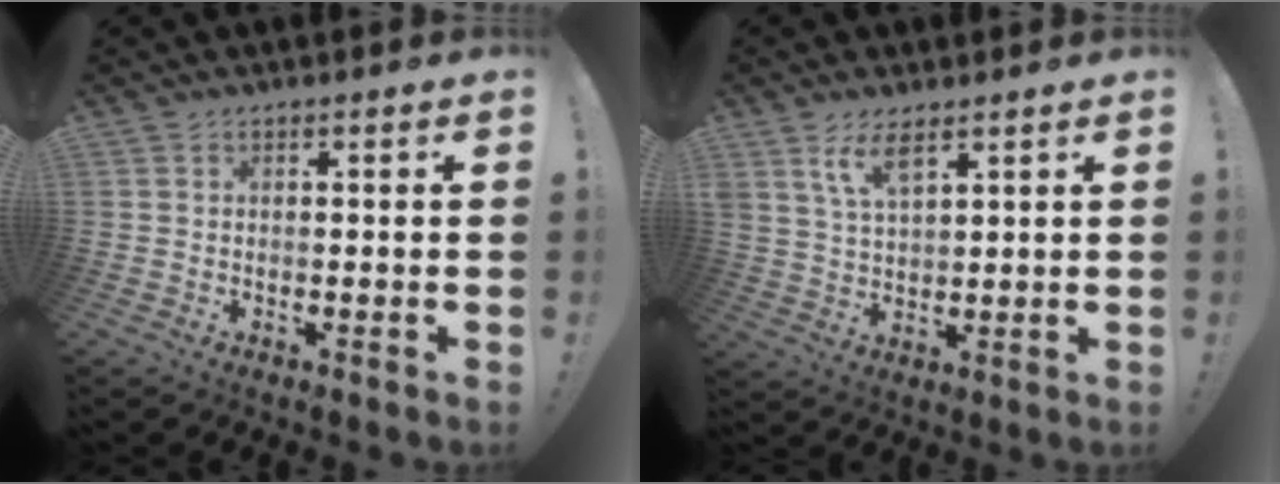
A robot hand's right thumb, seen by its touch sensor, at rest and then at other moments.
{"total": 7.3, "force": [5.0, 2.7, 4.6], "torque": [-0.086, -0.017, 0.091]}